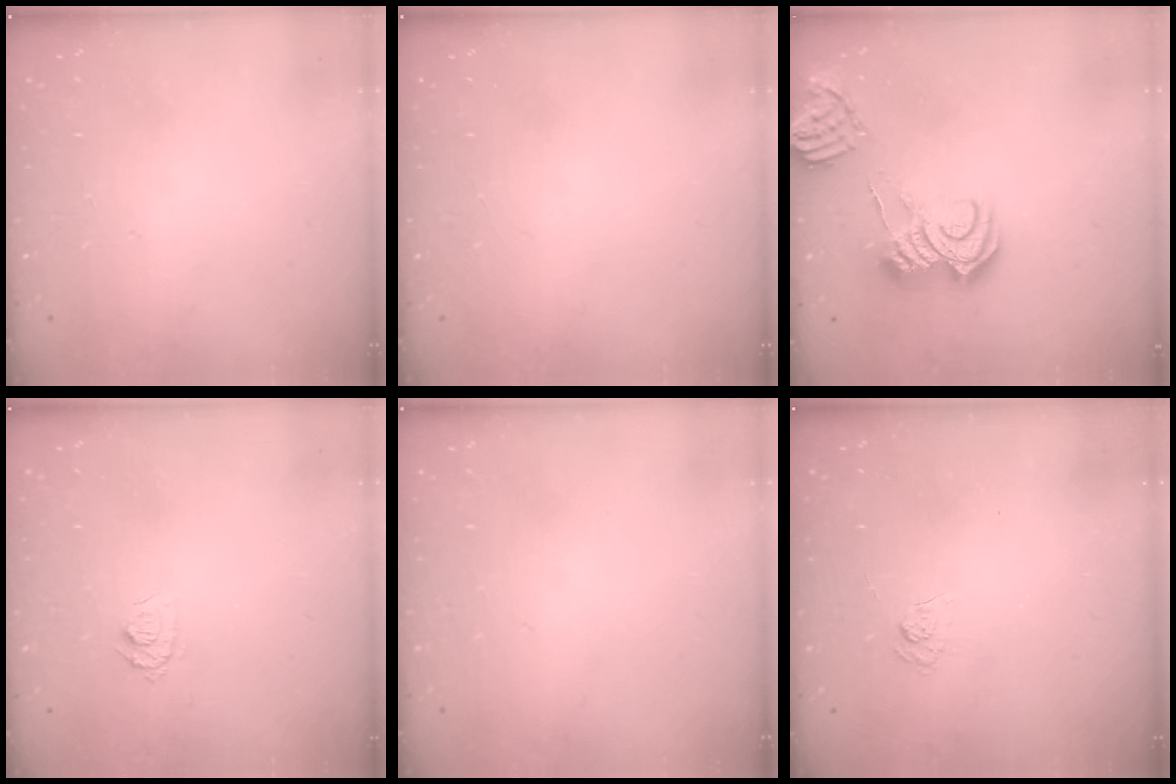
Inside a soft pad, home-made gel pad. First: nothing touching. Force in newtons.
{"total": 0.0}
{"total": 10.6, "press": 10.5, "slide": 1.0}
{"total": 6.2, "press": 6.2, "slide": 0.6}
{"total": 0.0}
{"total": 4.5, "press": 4.3, "slide": 1.4}